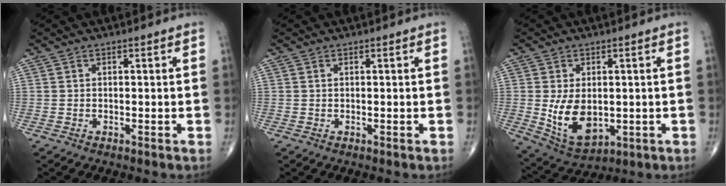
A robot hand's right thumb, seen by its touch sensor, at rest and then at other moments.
{"total": 0.0}
{"total": 10.1, "force": [-0.6, 6.4, 7.9], "torque": [-0.120, -0.015, 0.010]}